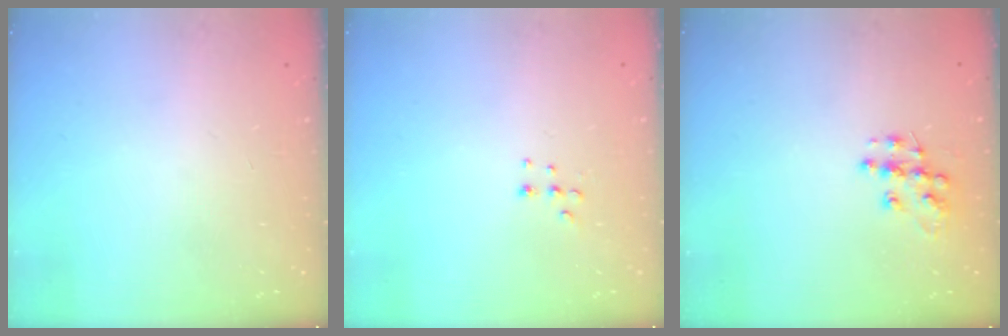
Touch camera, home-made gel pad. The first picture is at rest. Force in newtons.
{"total": 4.4, "press": 4.4, "slide": 0.3}
{"total": 9.0, "press": 9.0, "slide": 0.4}